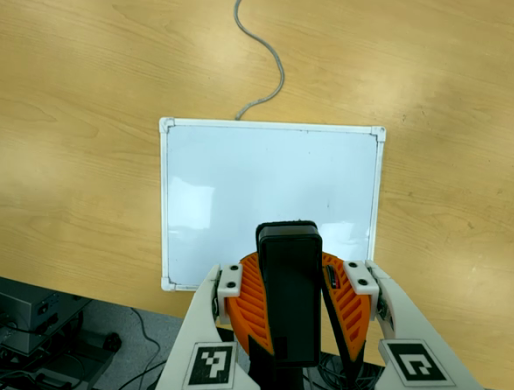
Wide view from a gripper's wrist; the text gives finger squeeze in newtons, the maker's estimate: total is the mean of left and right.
{"total": 12.6, "left": 11.5, "right": 13.8}